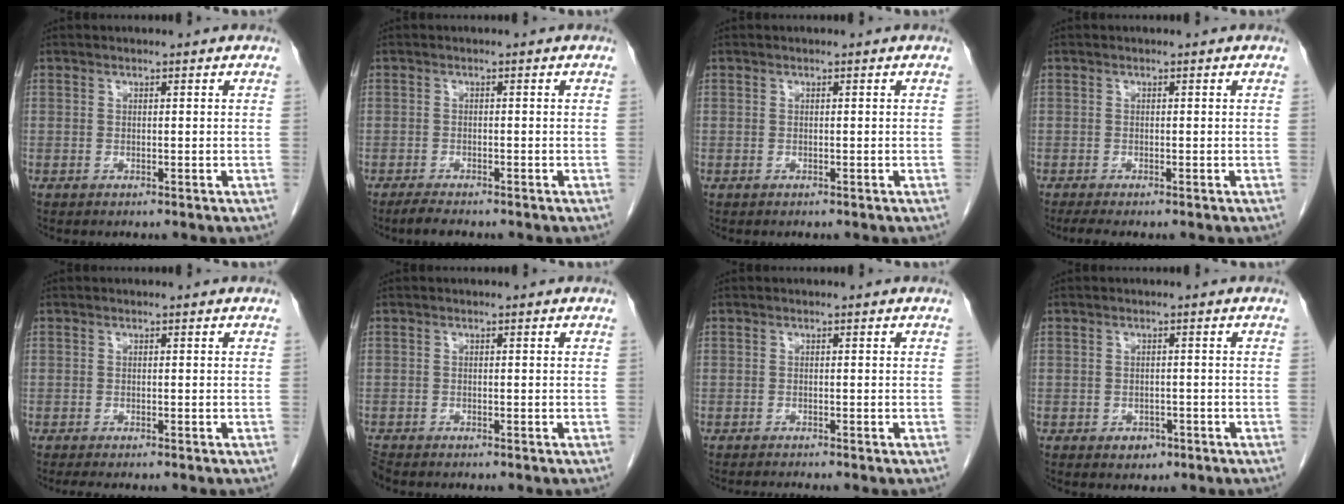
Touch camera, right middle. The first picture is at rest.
{"total": 2.4, "force": [-2.0, 0.4, 1.1], "torque": [-0.030, -0.007, -0.034]}
{"total": 0.0}
{"total": 2.2, "force": [-1.7, 0.1, 1.3], "torque": [-0.025, -0.008, -0.027]}
{"total": 2.9, "force": [-2.4, 0.4, 1.5], "torque": [-0.020, -0.007, -0.030]}
{"total": 1.4, "force": [-1.4, 0.3, 0.3], "torque": [-0.012, -0.006, -0.024]}
{"total": 1.7, "force": [-1.5, -0.4, 0.6], "torque": [-0.011, -0.003, -0.025]}
{"total": 2.1, "force": [-1.1, 1.5, 0.9], "torque": [-0.011, 0.004, -0.007]}